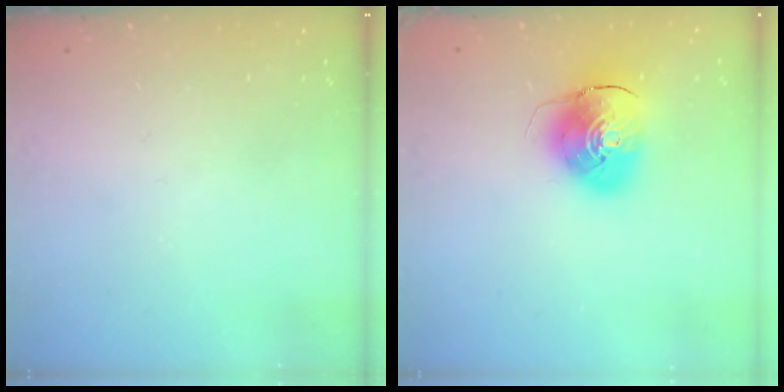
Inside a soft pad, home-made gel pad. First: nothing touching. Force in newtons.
{"total": 10.5, "press": 10.4, "slide": 1.8}